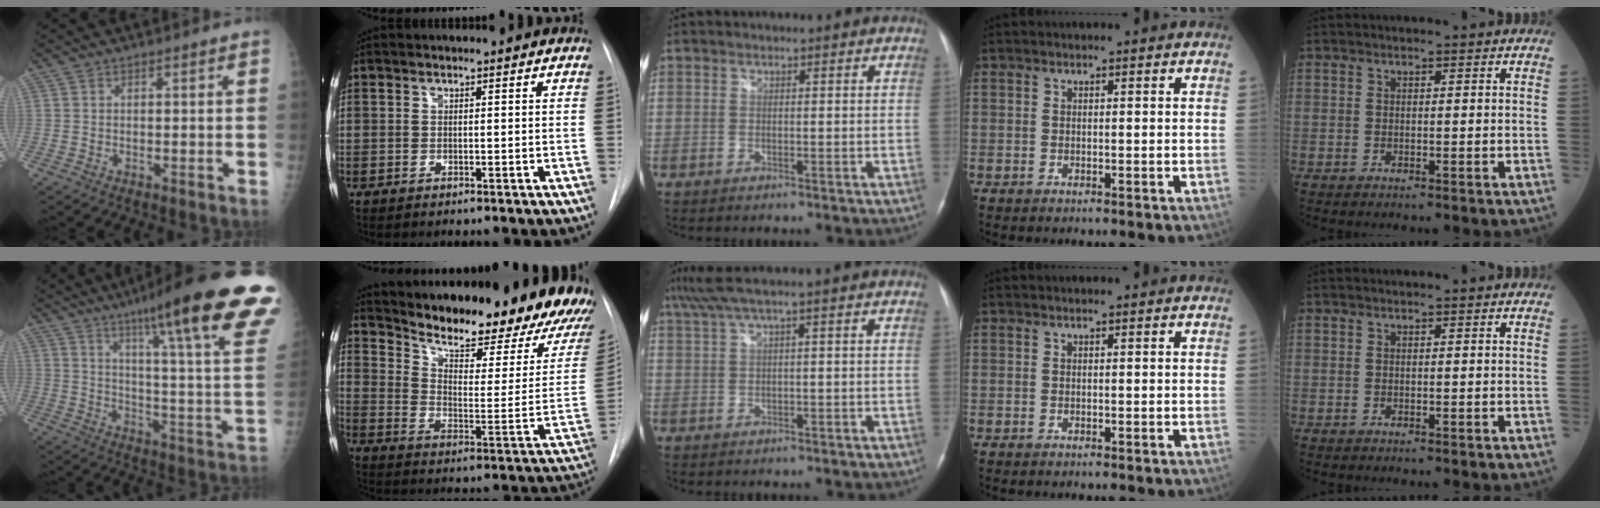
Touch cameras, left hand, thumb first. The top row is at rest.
{"thumb": {"total": 28.6, "force": [17.7, 3.1, 22.3], "torque": [-0.277, -0.066, 0.246]}, "index": {"total": 26.0, "force": [22.1, 4.2, 13.2], "torque": [-0.210, -0.077, 0.292]}, "middle": {"total": 4.1, "force": [2.2, -0.6, 3.4], "torque": [-0.082, 0.030, 0.048]}}